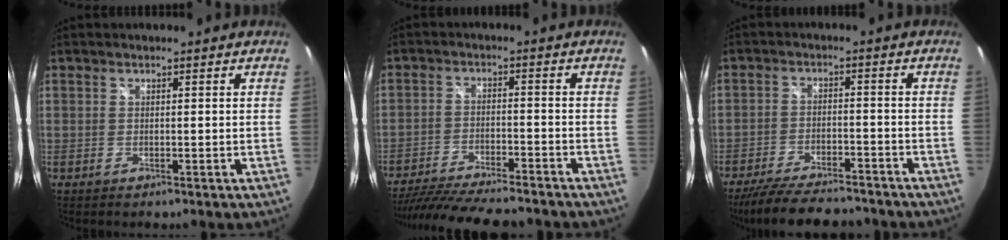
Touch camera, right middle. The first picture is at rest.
{"total": 18.6, "force": [-16.1, 3.4, 8.7], "torque": [-0.170, -0.028, -0.249]}
{"total": 16.1, "force": [-13.7, 4.2, 7.3], "torque": [-0.150, -0.020, -0.209]}